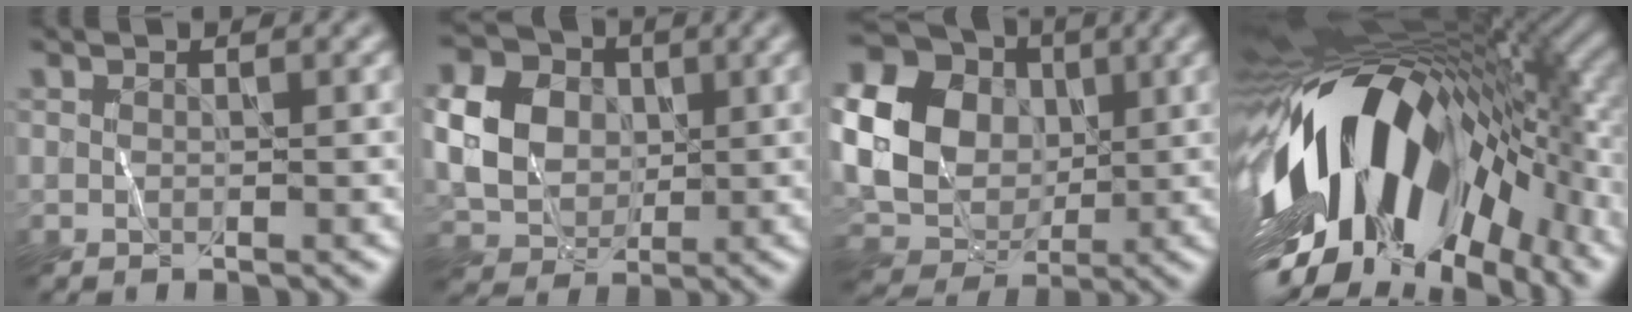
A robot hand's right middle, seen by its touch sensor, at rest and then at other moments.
{"total": 6.5, "force": [0.9, 5.5, 3.4], "torque": [-0.079, 0.008, 0.015]}
{"total": 20.7, "force": [3.0, 18.9, 7.9], "torque": [-0.197, 0.013, 0.021]}
{"total": 17.1, "force": [-4.3, 8.6, 14.1], "torque": [-0.248, 0.001, -0.085]}